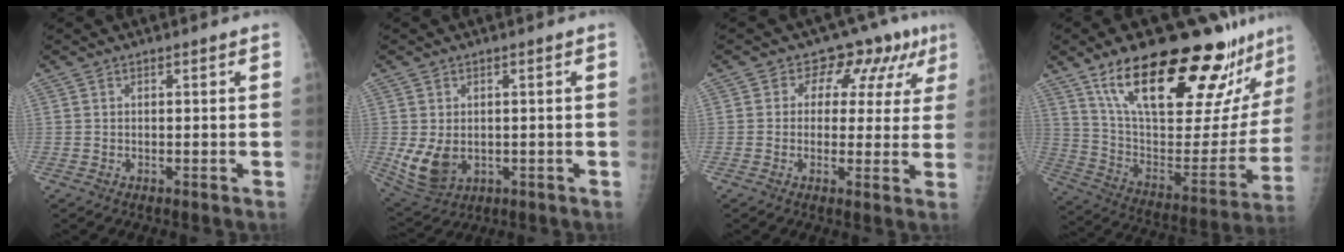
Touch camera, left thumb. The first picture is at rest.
{"total": 7.6, "force": [-0.8, 5.6, 5.1], "torque": [-0.092, -0.009, 0.005]}
{"total": 10.1, "force": [4.5, 6.9, 5.7], "torque": [-0.018, -0.002, 0.046]}
{"total": 32.9, "force": [22.4, 10.5, 21.8], "torque": [-0.295, -0.074, 0.348]}